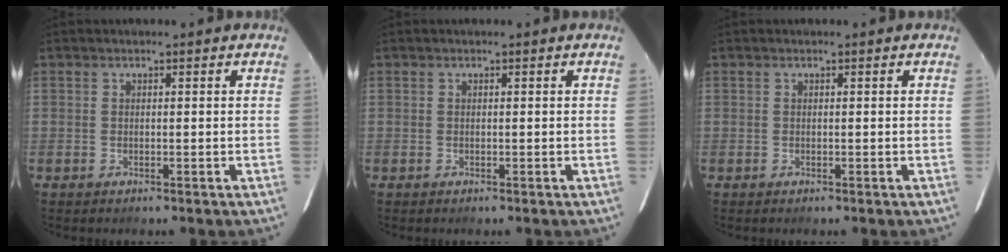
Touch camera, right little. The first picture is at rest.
{"total": 0.0}
{"total": 0.0}